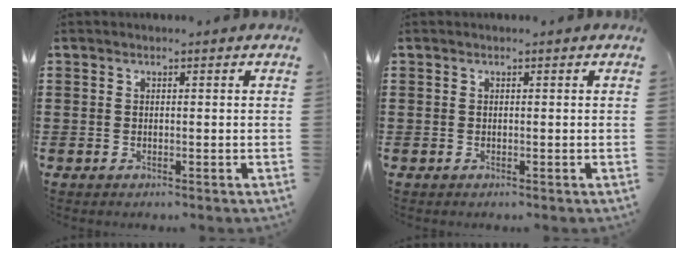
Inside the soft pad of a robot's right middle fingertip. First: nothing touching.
{"total": 0.0}